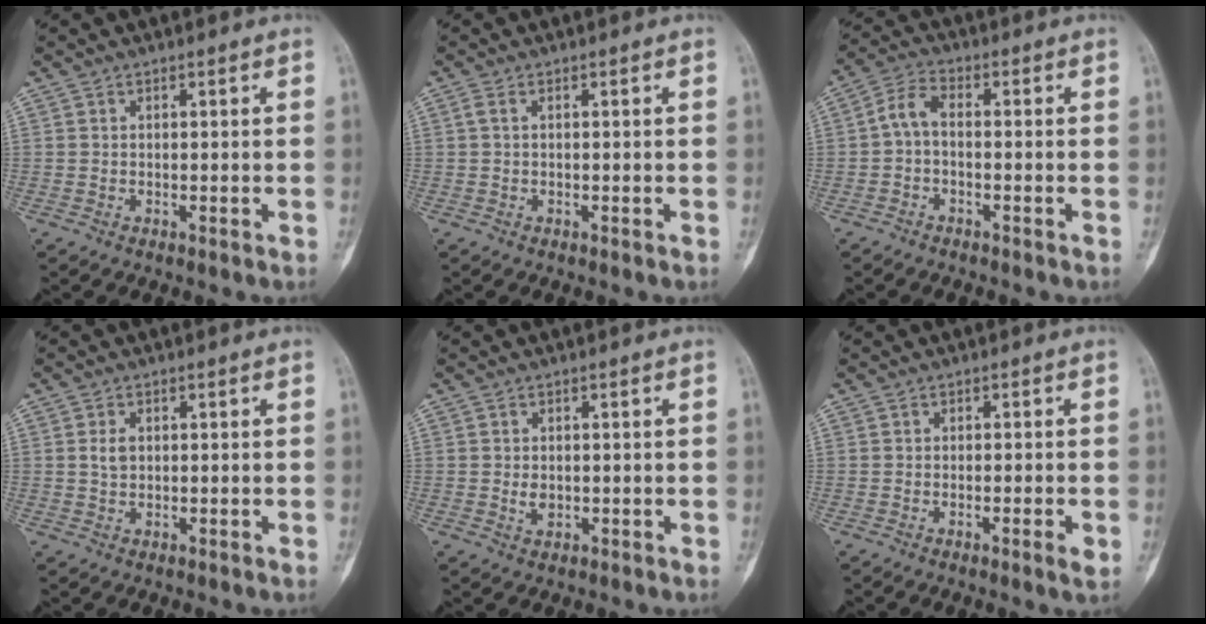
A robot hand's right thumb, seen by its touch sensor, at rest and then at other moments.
{"total": 0.9, "force": [0.2, 0.3, 0.9], "torque": [-0.028, 0.009, 0.003]}
{"total": 4.5, "force": [-0.6, 2.4, 3.7], "torque": [-0.073, 0.017, -0.023]}
{"total": 2.2, "force": [0.4, 1.5, 1.6], "torque": [-0.027, 0.002, 0.009]}
{"total": 2.0, "force": [0.0, 1.6, 1.3], "torque": [-0.017, 0.000, 0.004]}
{"total": 2.6, "force": [-0.9, 0.3, 2.4], "torque": [-0.043, -0.005, -0.014]}